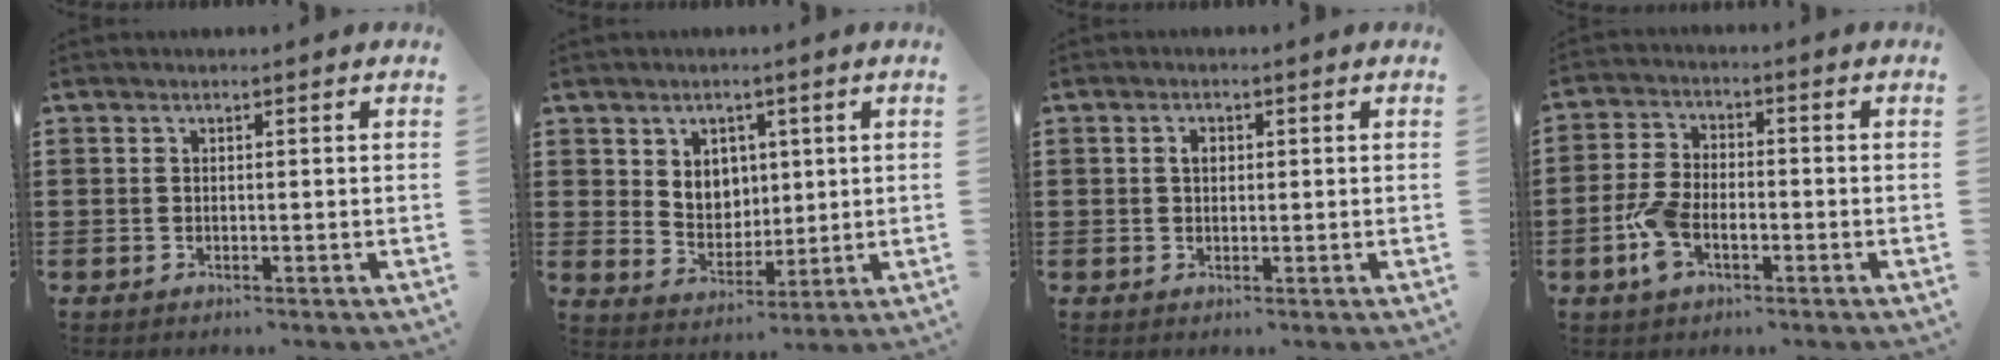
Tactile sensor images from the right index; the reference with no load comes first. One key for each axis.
{"total": 4.9, "fx": 2.4, "fy": 4.1, "fz": 1.2, "tx": -0.029, "ty": -0.003, "tz": 0.041}
{"total": 1.6, "fx": 0.4, "fy": 1.0, "fz": 1.2, "tx": -0.027, "ty": 0.005, "tz": 0.007}
{"total": 6.0, "fx": -2.2, "fy": 3.3, "fz": 4.5, "tx": -0.110, "ty": 0.000, "tz": -0.046}